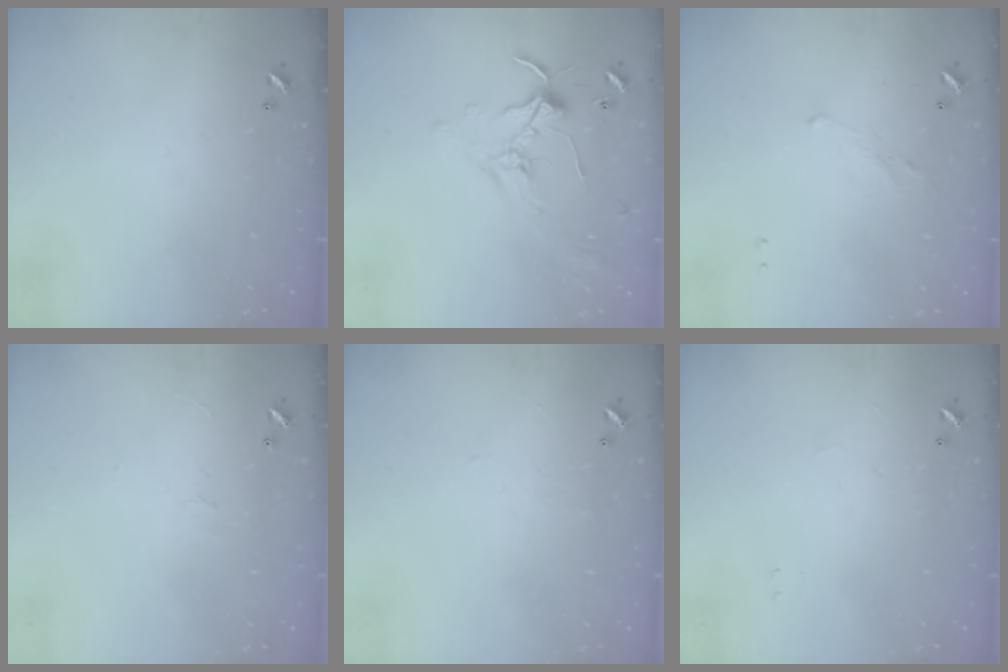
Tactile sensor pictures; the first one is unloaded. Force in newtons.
{"total": 0.8, "press": 0.7, "slide": 0.4}
{"total": 1.2, "press": 0.9, "slide": 0.8}
{"total": 2.3, "press": 2.2, "slide": 0.6}
{"total": 2.3, "press": 2.3, "slide": 0.4}
{"total": 0.9, "press": 0.8, "slide": 0.5}